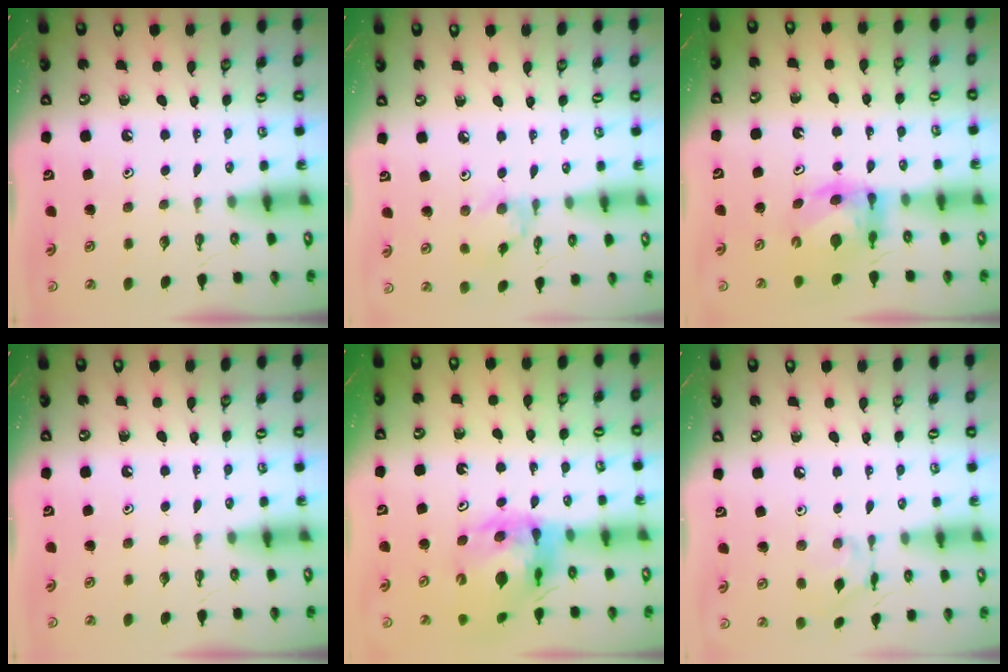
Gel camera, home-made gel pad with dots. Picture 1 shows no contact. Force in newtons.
{"total": 2.4, "press": 2.4, "slide": 0.2}
{"total": 5.6, "press": 5.6, "slide": 0.5}
{"total": 0.0}
{"total": 15.4, "press": 15.3, "slide": 1.9}
{"total": 8.4, "press": 8.4, "slide": 0.5}